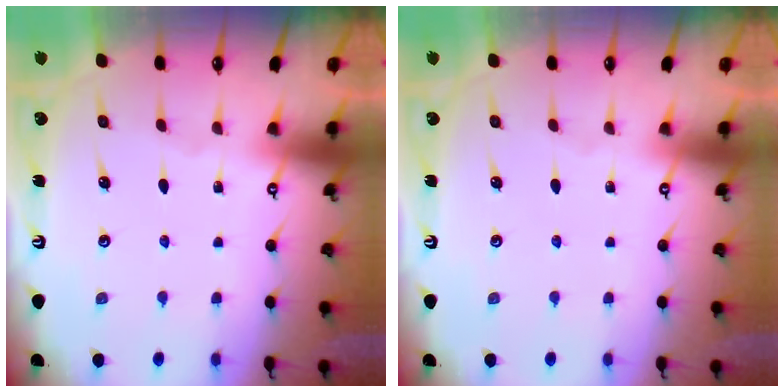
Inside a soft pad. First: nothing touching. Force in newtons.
{"total": 0.0}